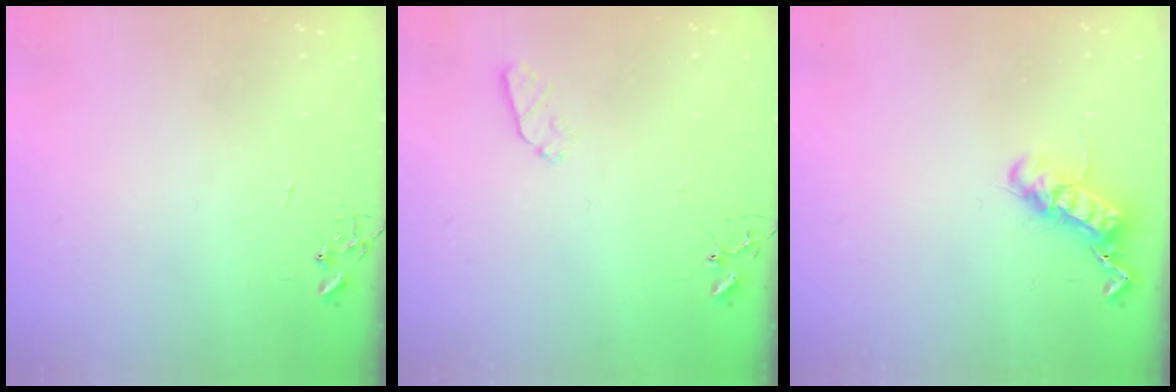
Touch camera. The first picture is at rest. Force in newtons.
{"total": 5.0, "press": 4.9, "slide": 0.7}
{"total": 12.8, "press": 12.8, "slide": 0.8}